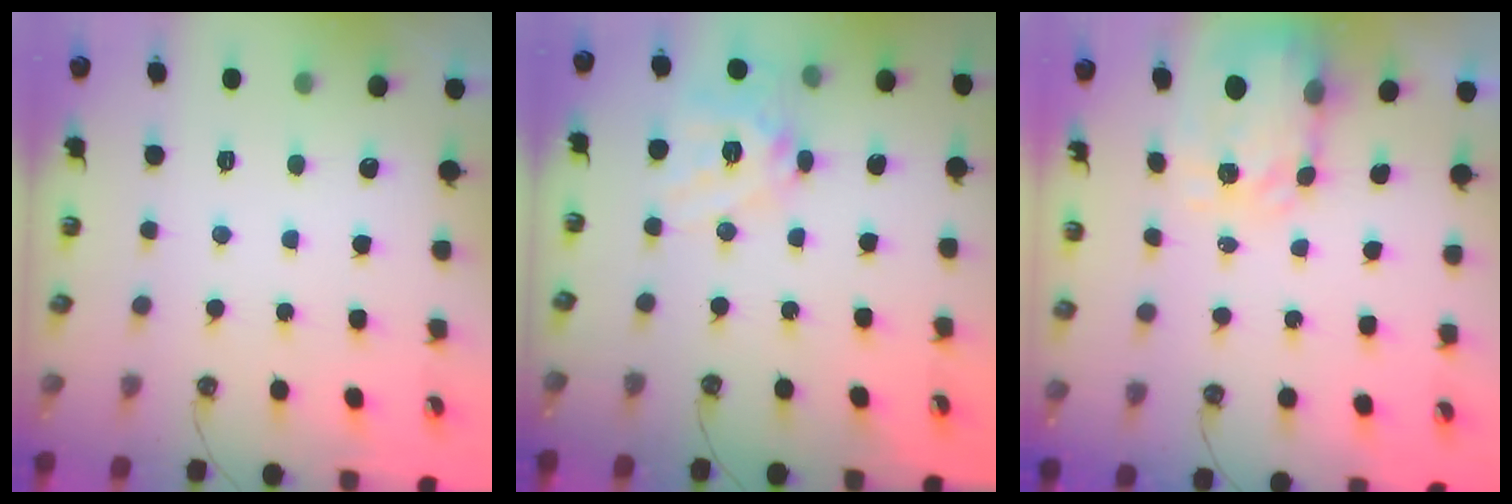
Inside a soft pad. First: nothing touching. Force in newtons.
{"total": 14.3, "press": 14.2, "slide": 1.9}
{"total": 4.7, "press": 4.6, "slide": 0.7}